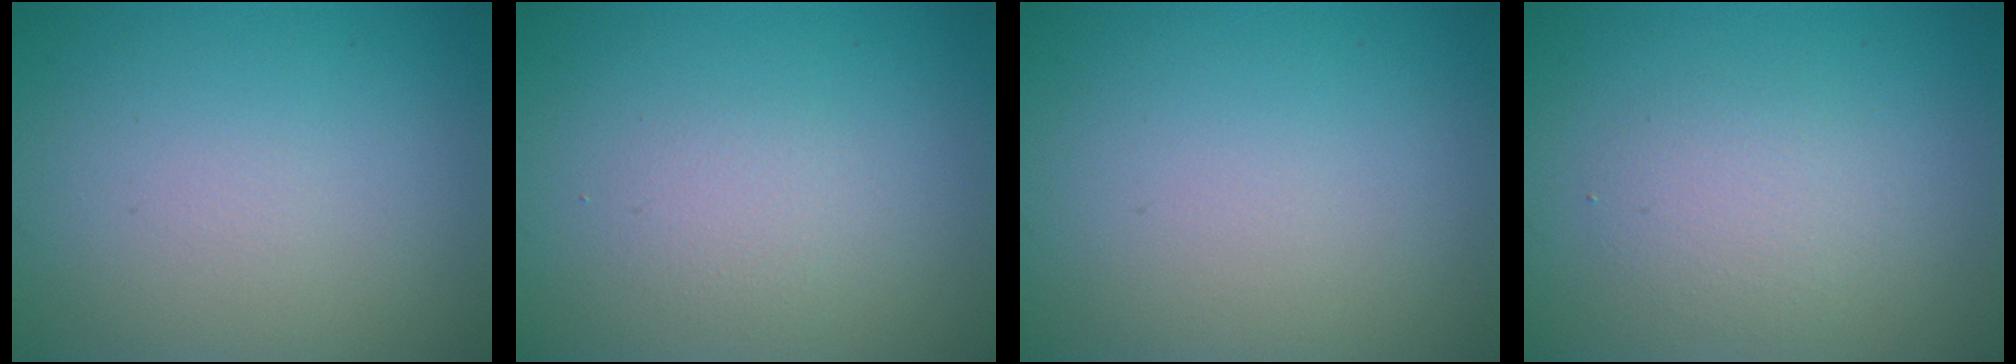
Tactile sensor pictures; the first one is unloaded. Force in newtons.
{"total": 1.4, "press": 1.4, "slide": 0.0}
{"total": 0.0}
{"total": 2.3, "press": 2.3, "slide": 0.1}